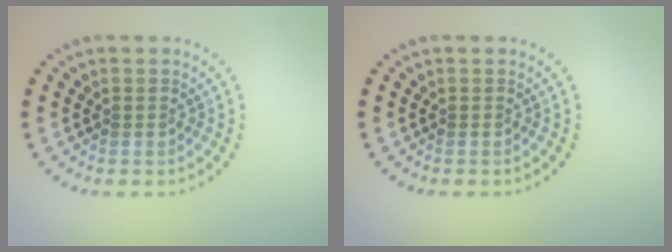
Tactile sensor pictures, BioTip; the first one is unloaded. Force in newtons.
{"total": 0.0}